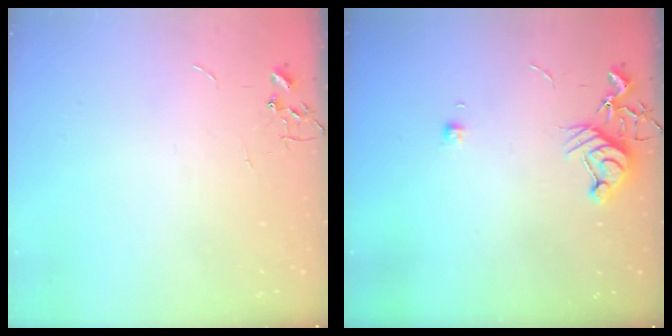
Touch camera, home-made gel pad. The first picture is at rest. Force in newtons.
{"total": 8.5, "press": 8.5, "slide": 0.9}